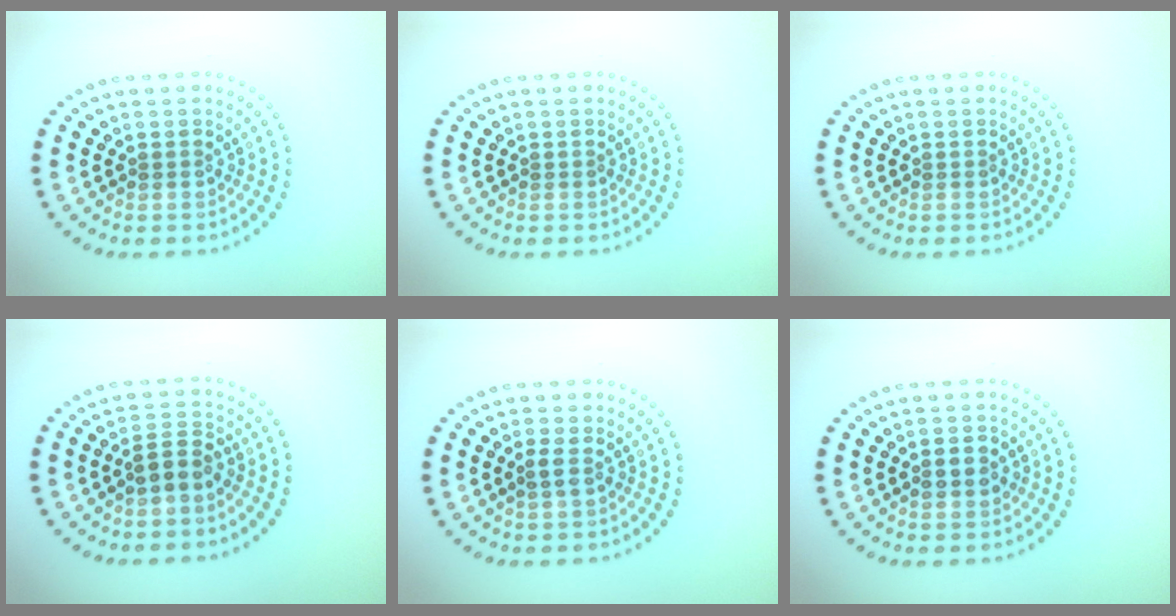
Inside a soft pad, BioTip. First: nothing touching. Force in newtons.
{"total": 0.0}
{"total": 0.0}
{"total": 2.5, "press": 2.2, "slide": 1.1}
{"total": 0.9, "press": 0.9, "slide": 0.3}
{"total": 1.6, "press": 1.6, "slide": 0.1}